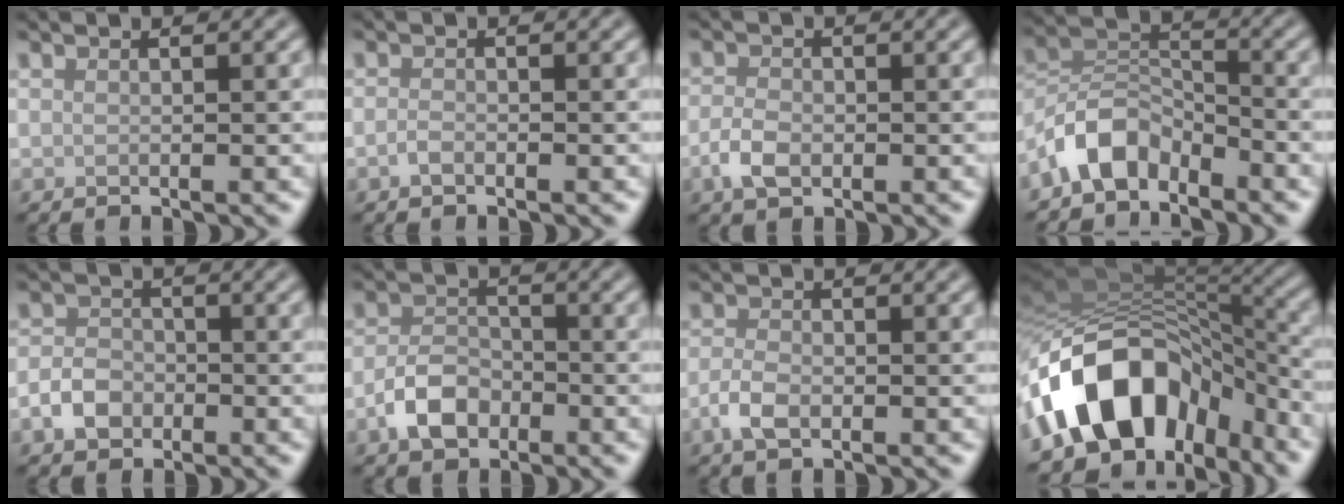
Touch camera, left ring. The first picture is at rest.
{"total": 0.9, "force": [-0.5, 0.4, 0.6], "torque": [-0.013, 0.000, -0.012]}
{"total": 2.6, "force": [-0.9, 1.6, 1.8], "torque": [-0.037, -0.002, -0.021]}
{"total": 5.2, "force": [-3.8, 2.8, 2.3], "torque": [-0.040, 0.009, -0.085]}
{"total": 2.8, "force": [-1.3, 2.0, 1.3], "torque": [-0.021, 0.003, -0.029]}
{"total": 3.8, "force": [-1.9, 2.4, 2.2], "torque": [-0.038, 0.005, -0.043]}
{"total": 2.4, "force": [-0.9, 1.3, 1.8], "torque": [-0.037, -0.001, -0.022]}
{"total": 13.6, "force": [-5.4, 9.0, 8.5], "torque": [-0.153, 0.012, -0.099]}